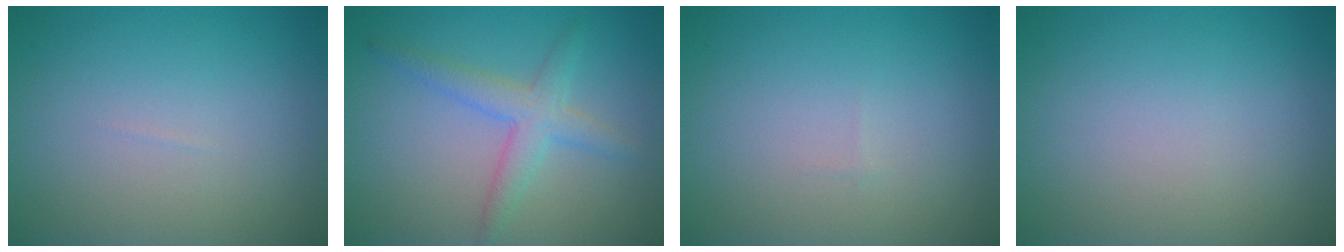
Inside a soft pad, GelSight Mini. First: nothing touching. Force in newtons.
{"total": 3.1, "press": 3.1, "slide": 0.0}
{"total": 0.0}
{"total": 0.0}